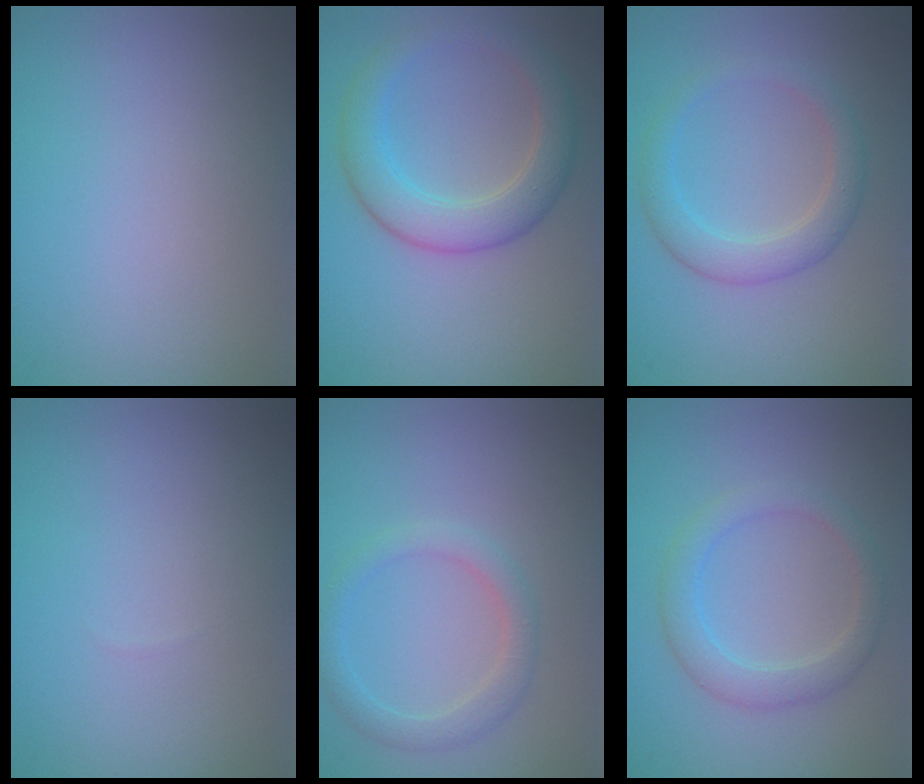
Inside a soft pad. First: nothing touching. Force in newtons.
{"total": 4.7, "press": 4.7, "slide": 0.1}
{"total": 2.2, "press": 2.2, "slide": 0.2}
{"total": 0.0}
{"total": 2.2, "press": 2.1, "slide": 0.2}
{"total": 2.8, "press": 2.8, "slide": 0.1}